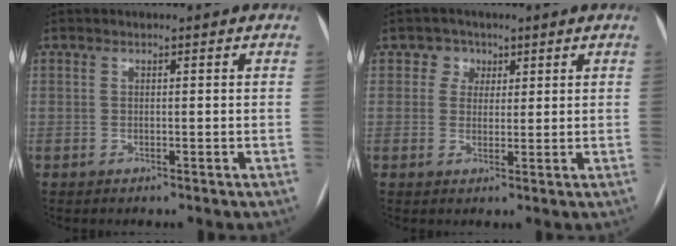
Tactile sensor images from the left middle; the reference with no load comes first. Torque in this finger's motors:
{"motor_torque": [0.26, -0.50, -0.16, -0.04]}